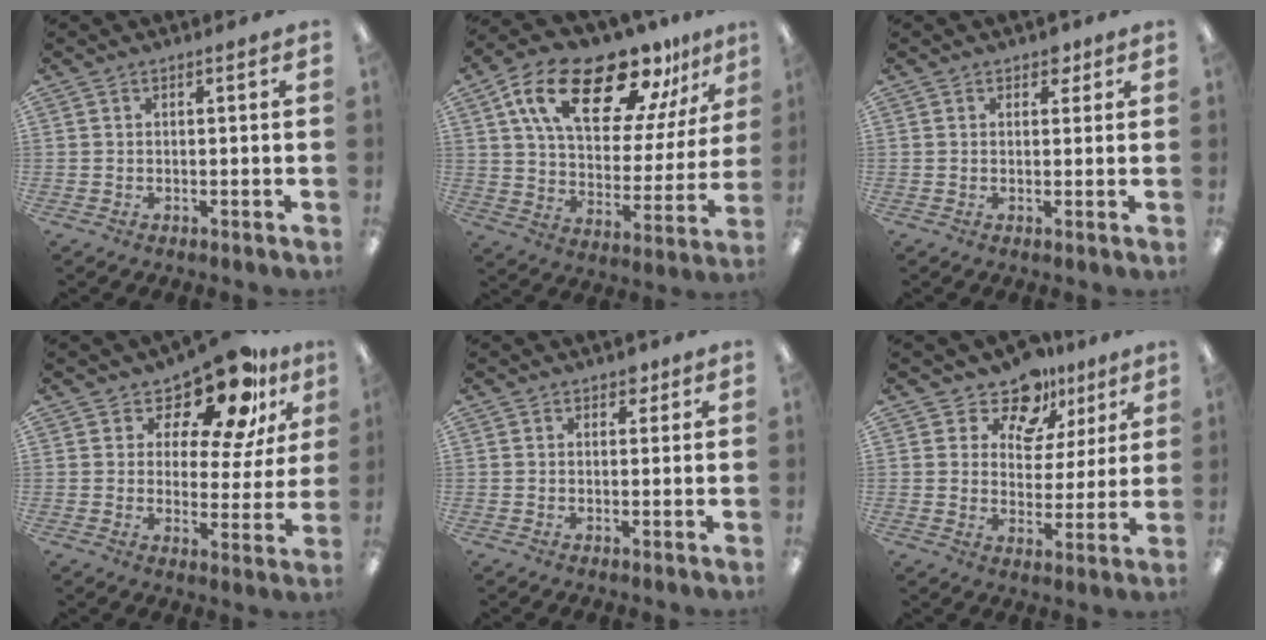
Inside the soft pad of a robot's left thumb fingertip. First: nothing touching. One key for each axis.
{"total": 23.1, "fx": 15.4, "fy": 9.8, "fz": 14.1, "tx": -0.235, "ty": -0.085, "tz": 0.262}
{"total": 2.8, "fx": 1.8, "fy": 1.9, "fz": 1.1, "tx": 0.000, "ty": -0.006, "tz": 0.029}
{"total": 14.1, "fx": 11.2, "fy": 5.3, "fz": 6.8, "tx": -0.115, "ty": -0.084, "tz": 0.194}
{"total": 2.4, "fx": 1.5, "fy": 1.6, "fz": 0.8, "tx": -0.002, "ty": -0.003, "tz": 0.025}
{"total": 11.8, "fx": 8.8, "fy": 7.0, "fz": 3.5, "tx": -0.068, "ty": -0.059, "tz": 0.162}